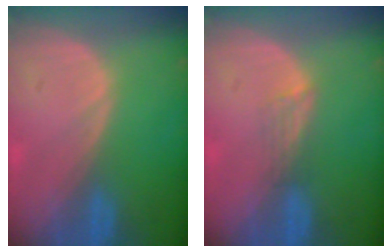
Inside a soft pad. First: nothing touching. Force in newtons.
{"total": 2.0, "press": 1.6, "slide": 1.3}